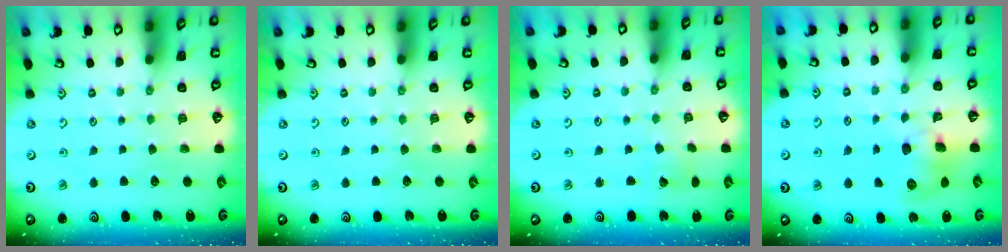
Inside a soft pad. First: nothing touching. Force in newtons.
{"total": 0.0}
{"total": 3.4, "press": 3.4, "slide": 0.3}
{"total": 9.2, "press": 9.2, "slide": 0.5}